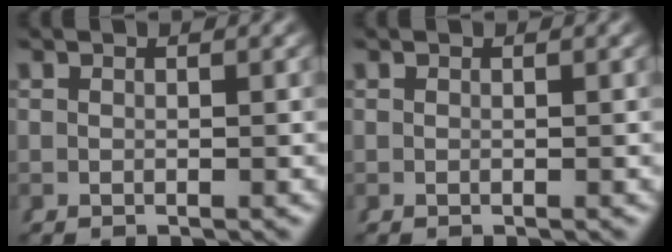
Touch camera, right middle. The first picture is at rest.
{"total": 1.4, "force": [-0.2, -1.3, -0.4], "torque": [0.017, -0.009, 0.006]}